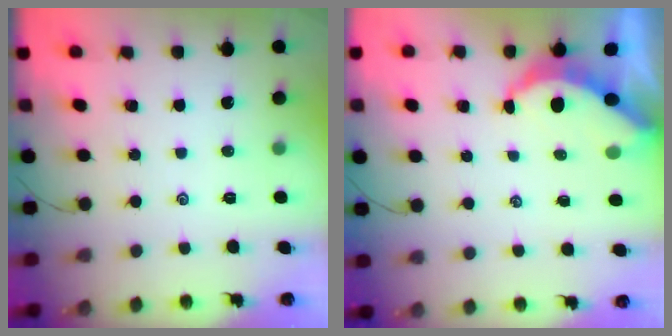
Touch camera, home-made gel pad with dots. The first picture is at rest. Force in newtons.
{"total": 4.9, "press": 4.9, "slide": 0.4}